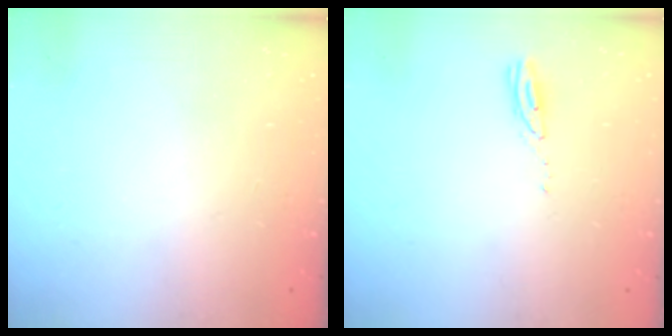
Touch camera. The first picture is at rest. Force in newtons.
{"total": 3.0, "press": 3.0, "slide": 0.1}